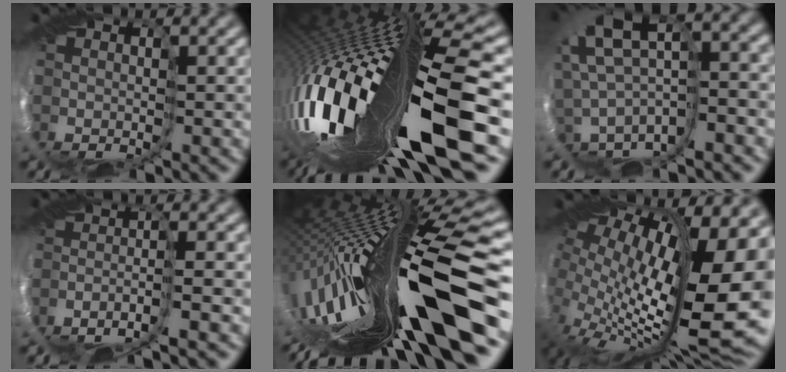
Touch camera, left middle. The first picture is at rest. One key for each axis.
{"total": 15.8, "fx": -3.1, "fy": 3.5, "fz": 15.1, "tx": -0.298, "ty": -0.029, "tz": -0.036}
{"total": 5.2, "fx": 2.6, "fy": 0.9, "fz": 4.3, "tx": -0.091, "ty": 0.031, "tz": 0.043}
{"total": 2.7, "fx": -2.4, "fy": -0.5, "fz": 1.1, "tx": -0.023, "ty": 0.001, "tz": -0.054}
{"total": 16.5, "fx": -3.5, "fy": 2.3, "fz": 16.0, "tx": -0.274, "ty": 0.014, "tz": -0.068}
{"total": 13.8, "fx": 1.8, "fy": 5.7, "fz": 12.4, "tx": -0.188, "ty": -0.010, "tz": 0.046}